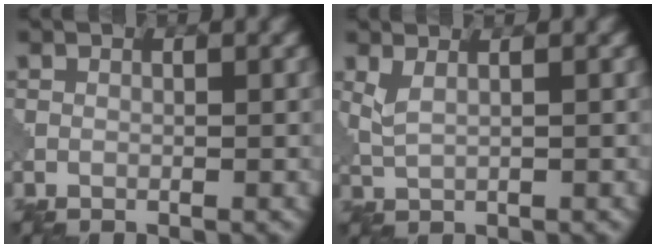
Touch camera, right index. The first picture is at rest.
{"total": 2.3, "force": [1.2, 0.8, 1.7], "torque": [-0.038, 0.000, 0.024]}